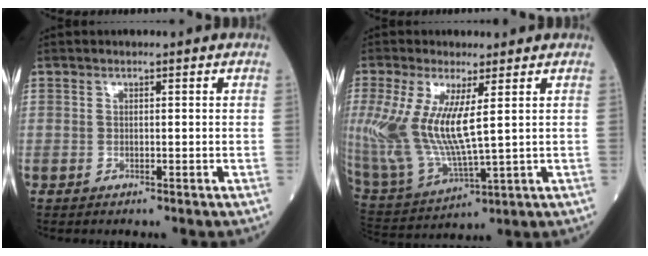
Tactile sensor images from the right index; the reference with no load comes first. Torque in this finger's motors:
{"motor_torque": [1.83, 0.31, 0.82, 0.21]}